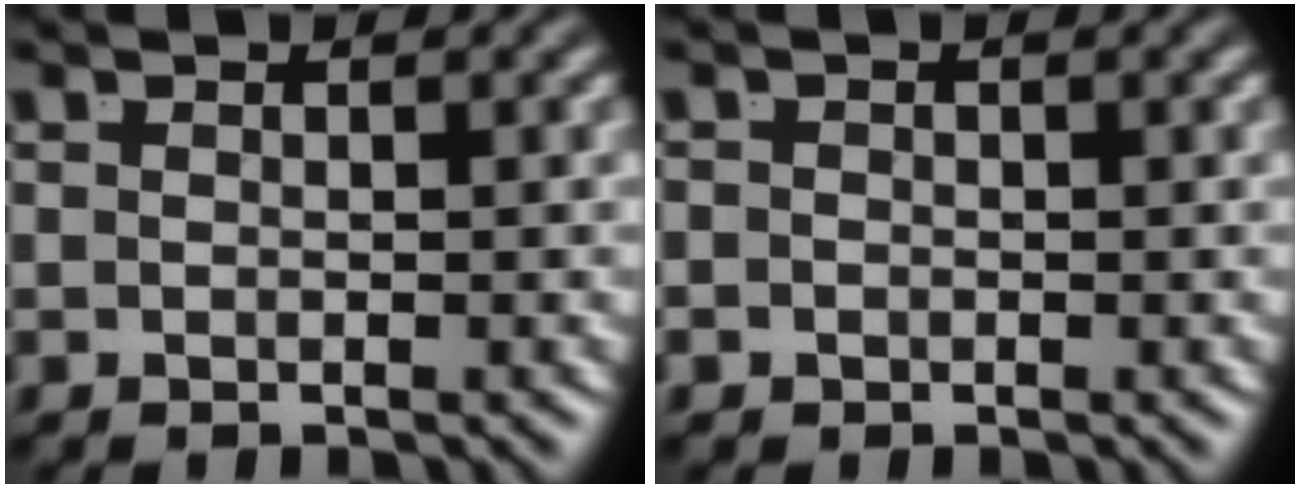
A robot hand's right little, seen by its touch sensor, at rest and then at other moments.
{"total": 1.2, "force": [-0.7, 1.0, 0.0], "torque": [-0.009, -0.011, -0.008]}